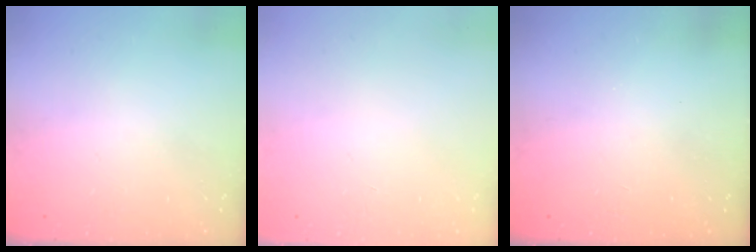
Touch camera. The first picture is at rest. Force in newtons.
{"total": 0.0}
{"total": 0.0}